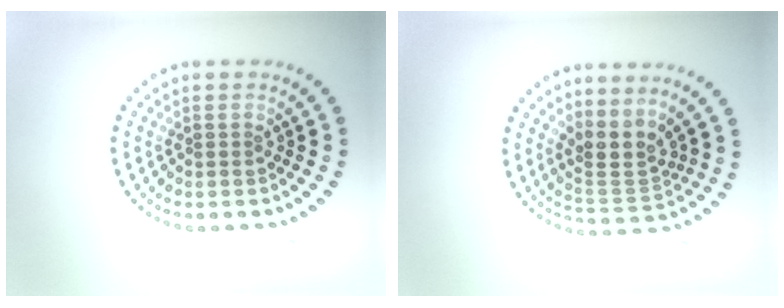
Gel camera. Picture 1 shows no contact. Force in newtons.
{"total": 3.0, "press": 2.1, "slide": 2.1}